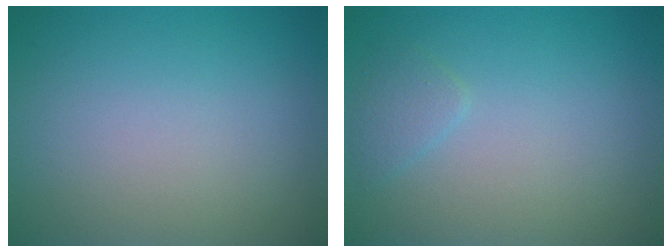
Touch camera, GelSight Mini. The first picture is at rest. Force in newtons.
{"total": 1.2, "press": 1.2, "slide": 0.1}